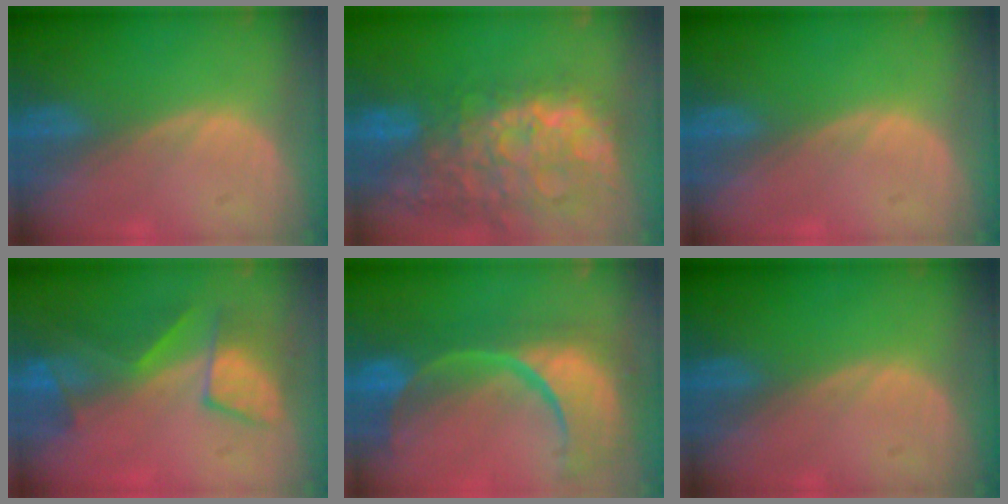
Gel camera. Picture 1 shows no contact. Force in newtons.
{"total": 14.9, "press": 12.1, "slide": 8.7}
{"total": 0.0}
{"total": 8.0, "press": 7.5, "slide": 2.5}
{"total": 13.9, "press": 11.0, "slide": 8.5}
{"total": 0.0}